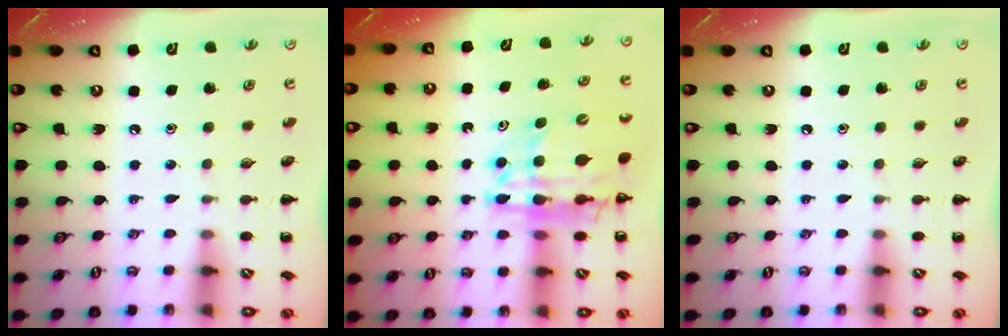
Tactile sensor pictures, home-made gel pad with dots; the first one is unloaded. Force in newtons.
{"total": 16.8, "press": 16.2, "slide": 4.5}
{"total": 0.0}